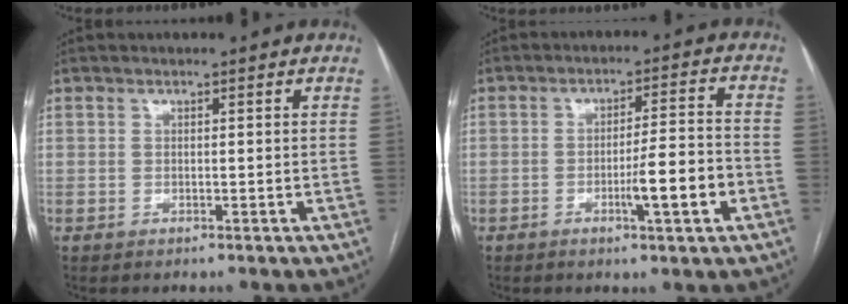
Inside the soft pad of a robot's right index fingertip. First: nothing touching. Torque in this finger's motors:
{"motor_torque": [1.15, -0.57, 0.72, 0.15]}